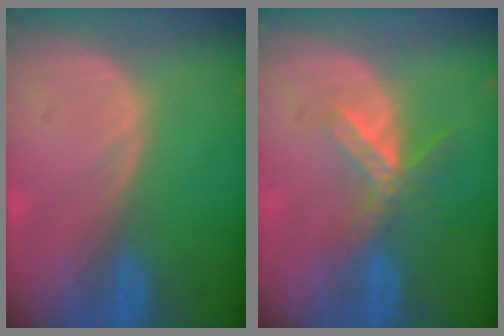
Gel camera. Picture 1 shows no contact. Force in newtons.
{"total": 5.4, "press": 4.9, "slide": 2.4}